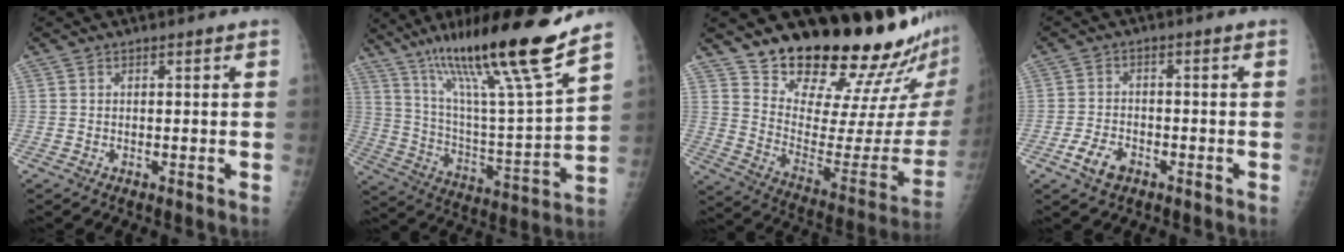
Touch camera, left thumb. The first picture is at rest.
{"total": 23.8, "force": [16.5, 1.3, 17.1], "torque": [-0.267, -0.065, 0.288]}
{"total": 25.3, "force": [21.6, 5.1, 12.1], "torque": [-0.144, -0.181, 0.310]}
{"total": 4.8, "force": [-2.6, 2.9, 2.8], "torque": [-0.050, 0.011, -0.046]}